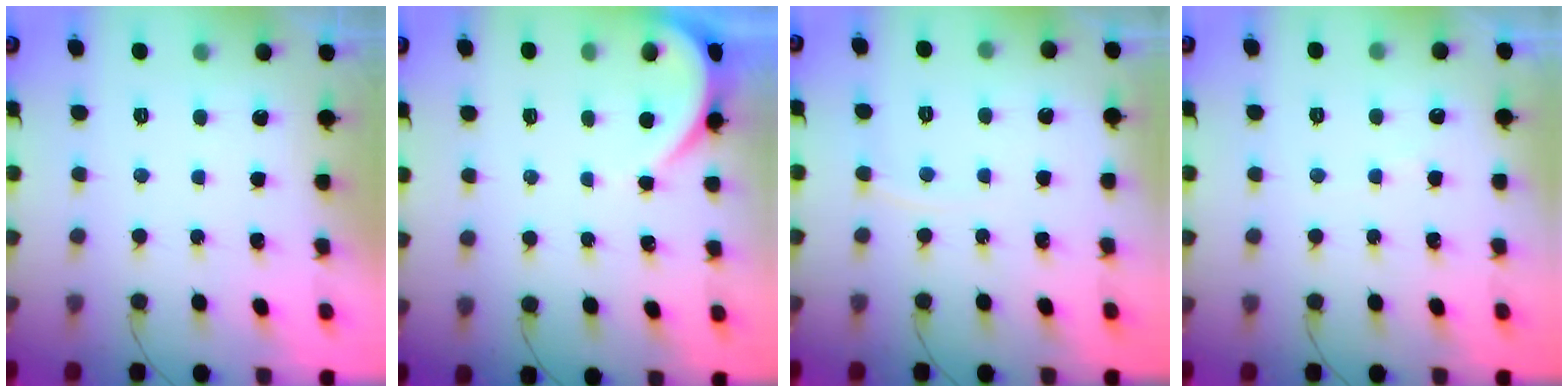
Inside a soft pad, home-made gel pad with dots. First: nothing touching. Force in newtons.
{"total": 2.6, "press": 2.6, "slide": 0.2}
{"total": 3.6, "press": 3.5, "slide": 0.5}
{"total": 2.9, "press": 2.9, "slide": 0.5}